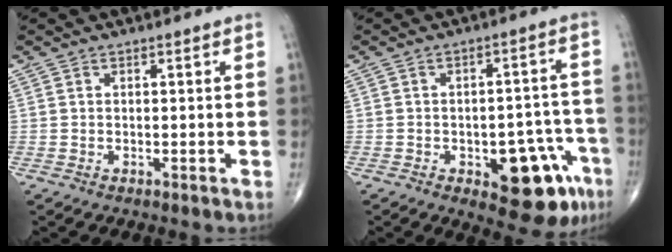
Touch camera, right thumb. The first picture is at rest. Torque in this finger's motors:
{"motor_torque": [2.92, 2.08, 1.16, -0.41, 0.09]}